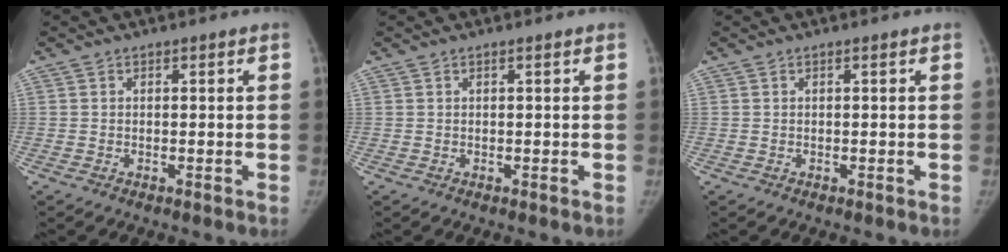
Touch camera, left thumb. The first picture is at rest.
{"total": 0.0}
{"total": 0.0}